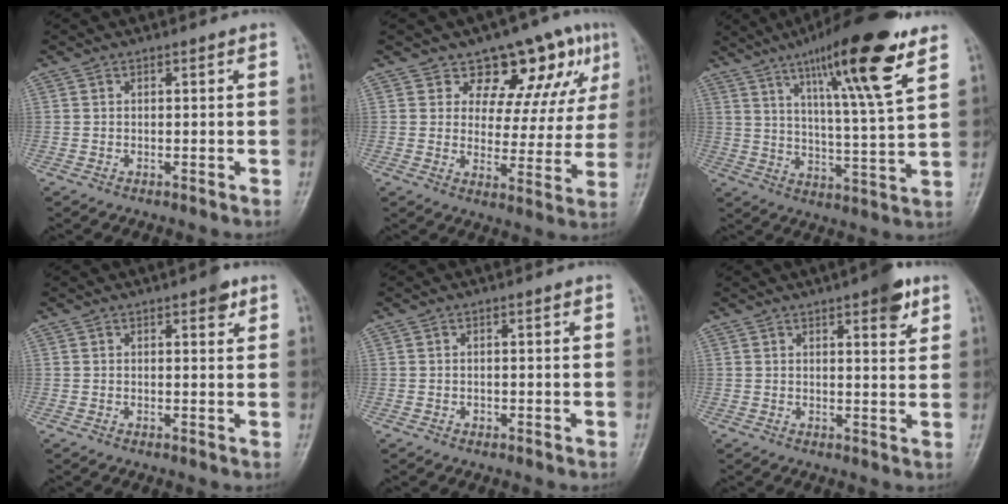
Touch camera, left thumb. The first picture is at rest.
{"total": 14.0, "force": [8.2, 7.8, 8.2], "torque": [-0.045, -0.037, 0.109]}
{"total": 18.8, "force": [10.8, 2.2, 15.2], "torque": [-0.231, -0.048, 0.170]}
{"total": 2.7, "force": [1.6, 1.1, 1.9], "torque": [-0.017, -0.005, 0.017]}
{"total": 0.6, "force": [-0.2, 0.5, 0.2], "torque": [-0.002, 0.001, -0.003]}
{"total": 6.0, "force": [3.5, 1.9, 4.6], "torque": [-0.048, -0.014, 0.040]}